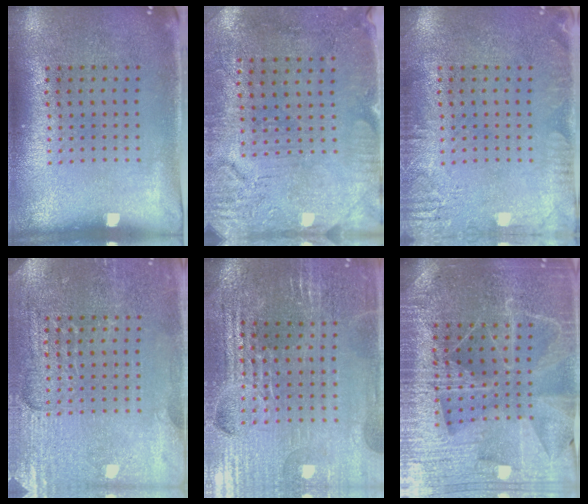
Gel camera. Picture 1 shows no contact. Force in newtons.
{"total": 3.1, "press": 2.6, "slide": 1.7}
{"total": 2.3, "press": 2.3, "slide": 0.2}
{"total": 3.2, "press": 3.1, "slide": 0.6}
{"total": 3.4, "press": 3.4, "slide": 0.5}
{"total": 4.9, "press": 4.5, "slide": 2.0}